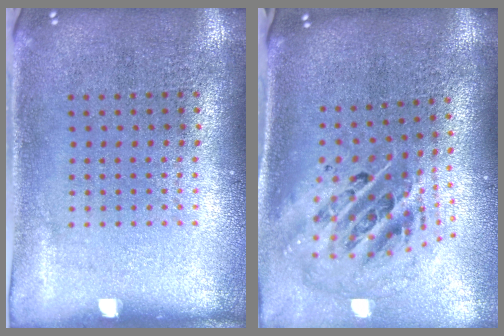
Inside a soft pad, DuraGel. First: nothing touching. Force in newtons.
{"total": 2.8, "press": 1.9, "slide": 2.0}